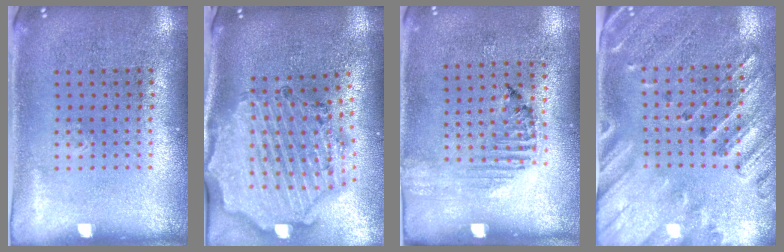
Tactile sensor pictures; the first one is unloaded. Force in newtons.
{"total": 2.9, "press": 2.6, "slide": 1.2}
{"total": 1.2, "press": 1.2, "slide": 0.4}
{"total": 2.5, "press": 2.2, "slide": 1.3}